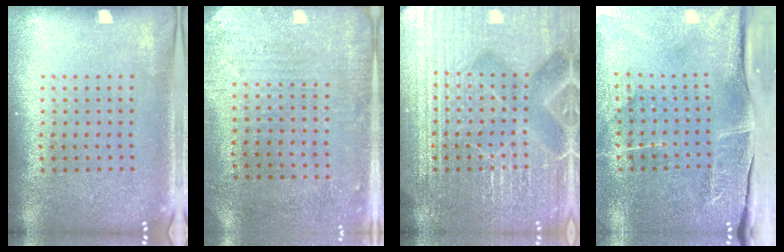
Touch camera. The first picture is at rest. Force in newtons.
{"total": 2.8, "press": 2.3, "slide": 1.7}
{"total": 7.6, "press": 7.5, "slide": 1.0}
{"total": 4.9, "press": 3.9, "slide": 3.0}